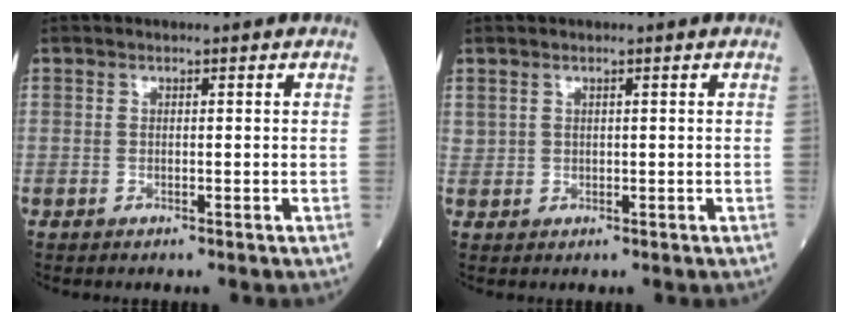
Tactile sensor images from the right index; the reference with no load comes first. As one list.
[{"total": 0.9, "force": [0.6, 0.5, 0.2], "torque": [-0.001, 0.005, 0.014]}]